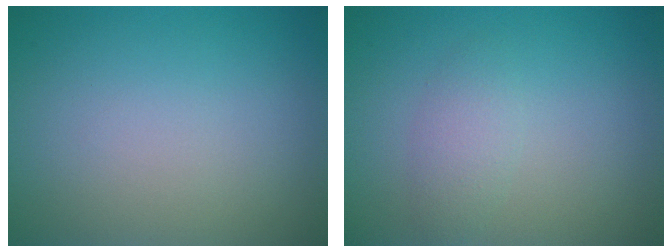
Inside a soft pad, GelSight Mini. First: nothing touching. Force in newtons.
{"total": 1.7, "press": 1.7, "slide": 0.0}